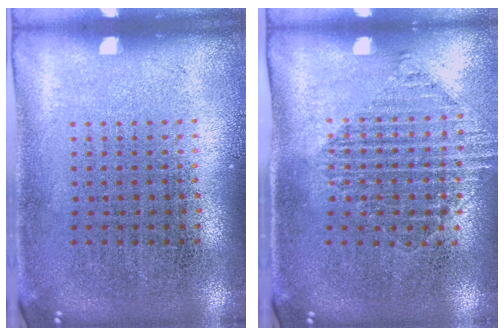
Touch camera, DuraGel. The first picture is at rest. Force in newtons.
{"total": 1.4, "press": 1.2, "slide": 0.7}